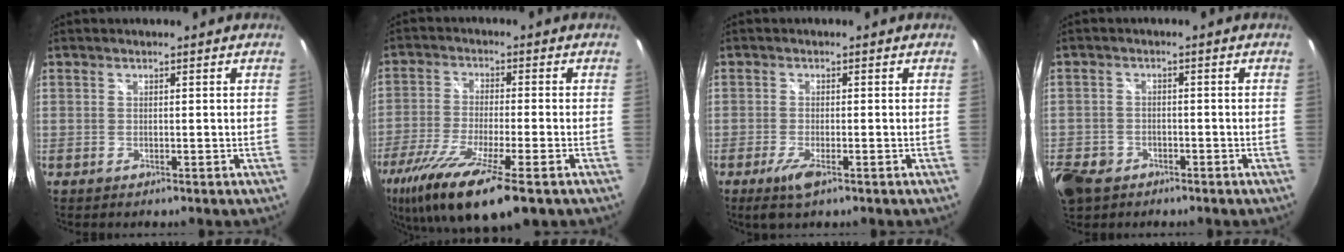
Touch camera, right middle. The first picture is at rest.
{"total": 16.8, "force": [-10.2, 3.1, 13.0], "torque": [-0.260, -0.064, -0.182]}
{"total": 3.8, "force": [-2.2, 0.8, 3.0], "torque": [-0.067, -0.012, -0.042]}
{"total": 9.0, "force": [-5.2, 6.3, 3.8], "torque": [-0.125, -0.013, -0.093]}